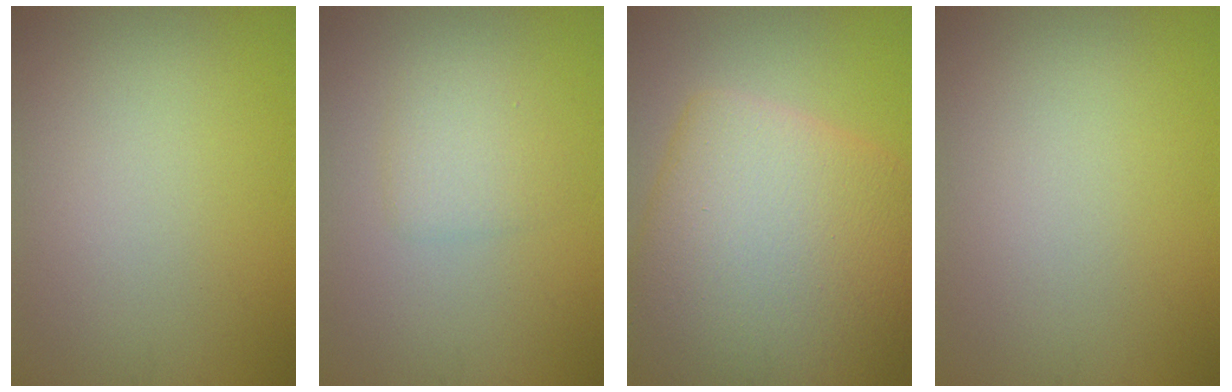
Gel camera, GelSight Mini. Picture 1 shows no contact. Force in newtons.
{"total": 1.9, "press": 1.9, "slide": 0.1}
{"total": 13.3, "press": 13.2, "slide": 0.7}
{"total": 0.0}